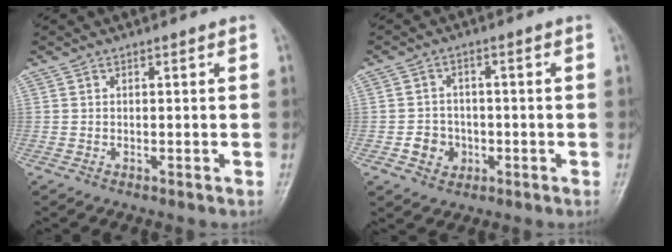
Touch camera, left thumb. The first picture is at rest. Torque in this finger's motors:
{"motor_torque": [-0.35, 0.34, 0.04, 0.00, 0.00]}